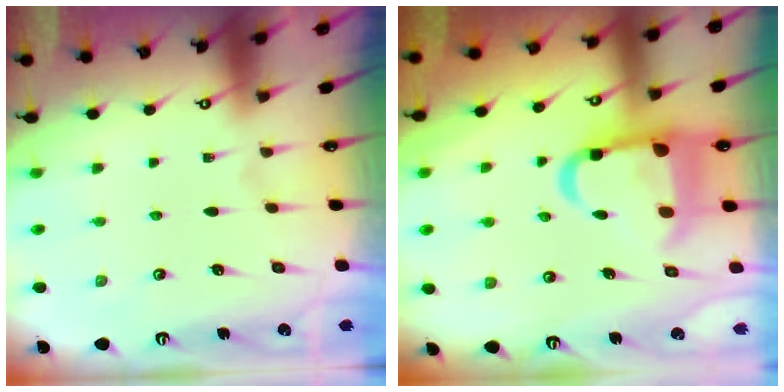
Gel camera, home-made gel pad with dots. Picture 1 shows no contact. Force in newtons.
{"total": 14.9, "press": 14.8, "slide": 2.0}